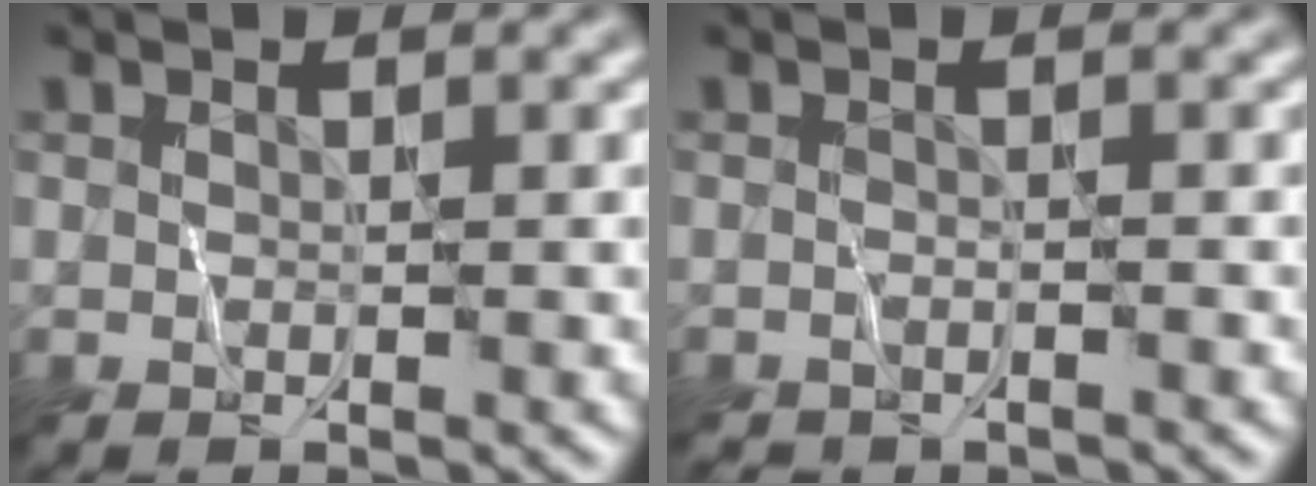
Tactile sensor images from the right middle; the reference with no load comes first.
{"total": 1.2, "force": [-1.2, -0.1, -0.3], "torque": [0.008, -0.005, -0.020]}